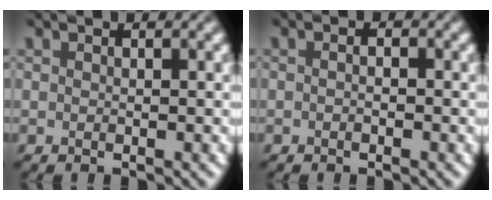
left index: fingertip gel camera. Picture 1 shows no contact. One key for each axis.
{"total": 1.1, "fx": 0.0, "fy": 0.8, "fz": 0.7, "tx": -0.001, "ty": -0.004, "tz": -0.022}